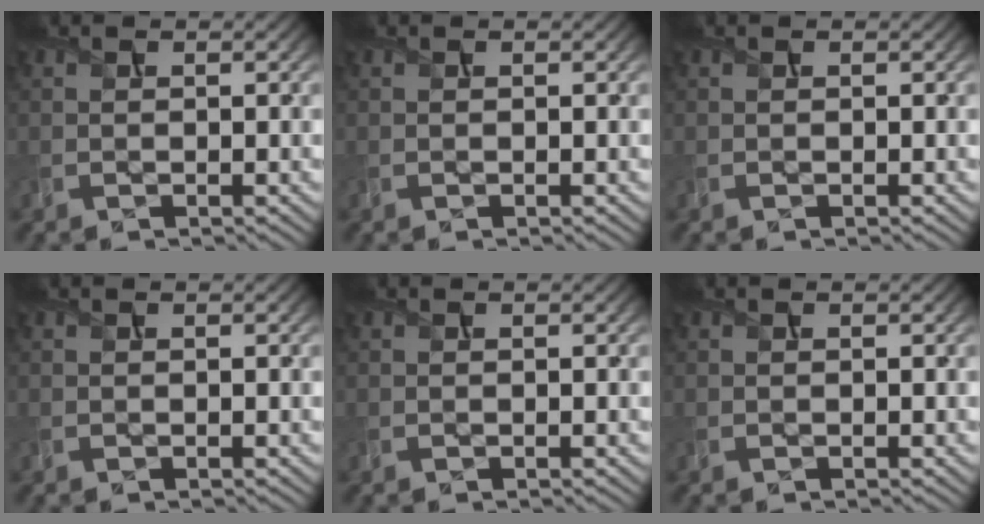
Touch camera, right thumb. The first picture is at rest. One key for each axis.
{"total": 0.0}
{"total": 0.0}
{"total": 0.0}
{"total": 0.0}
{"total": 0.0}